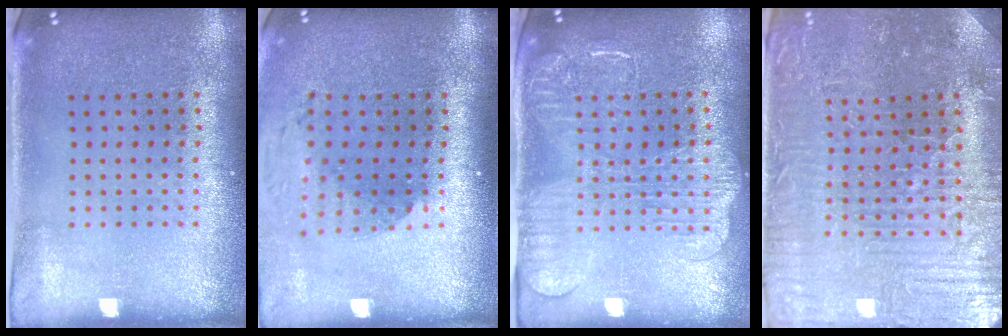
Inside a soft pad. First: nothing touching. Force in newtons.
{"total": 1.8, "press": 1.4, "slide": 1.1}
{"total": 2.2, "press": 2.0, "slide": 0.9}
{"total": 3.7, "press": 3.7, "slide": 0.5}